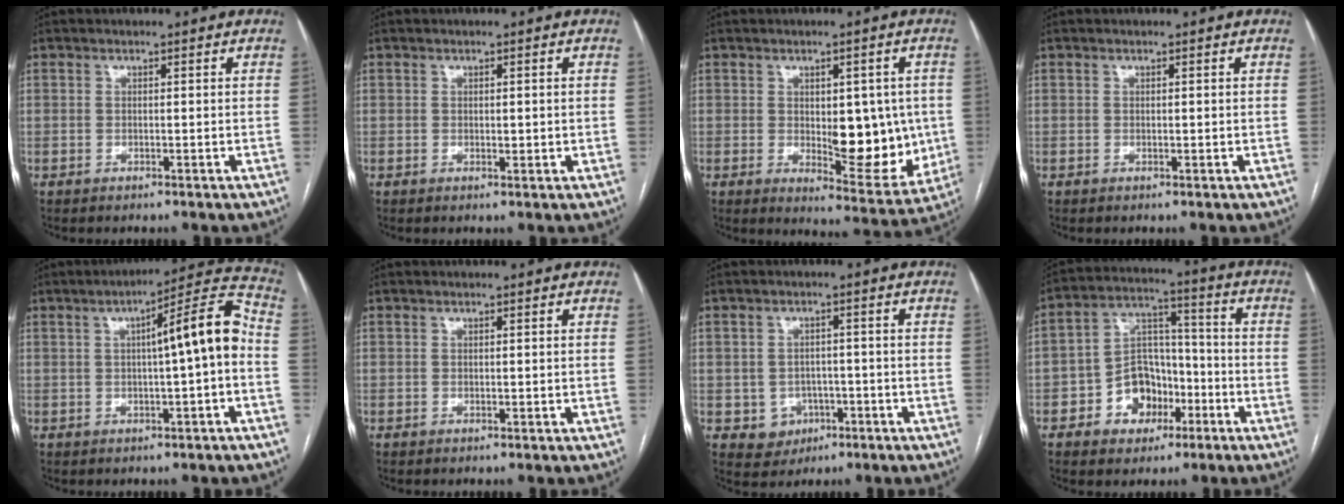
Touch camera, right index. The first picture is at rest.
{"total": 1.1, "force": [0.1, 0.5, 0.9], "torque": [-0.012, -0.003, 0.003]}
{"total": 11.6, "force": [-0.4, 5.0, 10.5], "torque": [-0.122, -0.005, 0.010]}
{"total": 0.0}
{"total": 9.8, "force": [-0.1, 0.4, 9.8], "torque": [-0.139, 0.029, -0.003]}
{"total": 0.0}
{"total": 4.7, "force": [-1.7, 4.2, 1.0], "torque": [-0.007, 0.009, -0.015]}
{"total": 9.7, "force": [-4.1, 7.2, 4.9], "torque": [-0.091, 0.032, -0.064]}